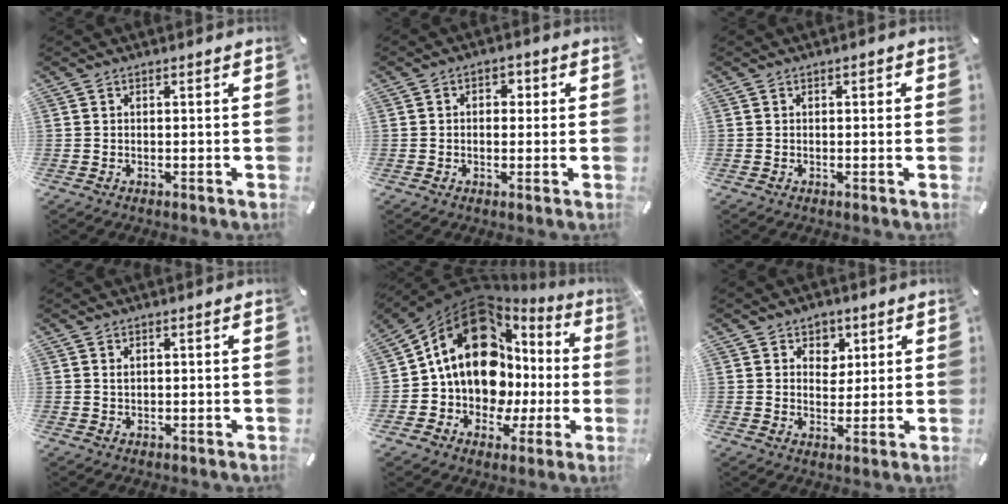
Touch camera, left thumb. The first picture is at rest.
{"total": 3.1, "force": [-0.2, 2.4, 1.9], "torque": [-0.023, 0.006, -0.011]}
{"total": 0.7, "force": [-0.1, 0.5, 0.4], "torque": [-0.007, 0.004, -0.003]}
{"total": 0.9, "force": [0.4, 0.5, 0.6], "torque": [-0.013, 0.001, 0.007]}
{"total": 19.3, "force": [4.5, 14.5, 11.9], "torque": [-0.205, -0.039, 0.083]}
{"total": 5.1, "force": [2.1, 4.5, 1.0], "torque": [-0.005, -0.007, 0.031]}